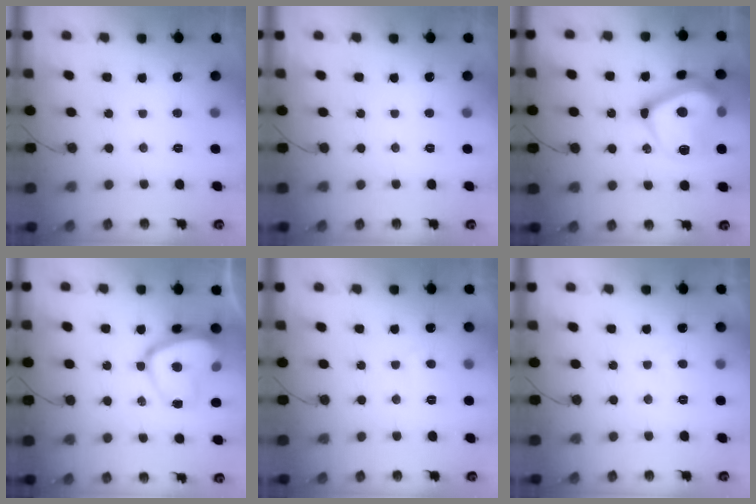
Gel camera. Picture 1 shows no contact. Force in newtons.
{"total": 0.0}
{"total": 20.8, "press": 20.8, "slide": 0.9}
{"total": 14.8, "press": 14.8, "slide": 1.2}
{"total": 2.6, "press": 2.5, "slide": 0.7}
{"total": 1.3, "press": 1.2, "slide": 0.6}